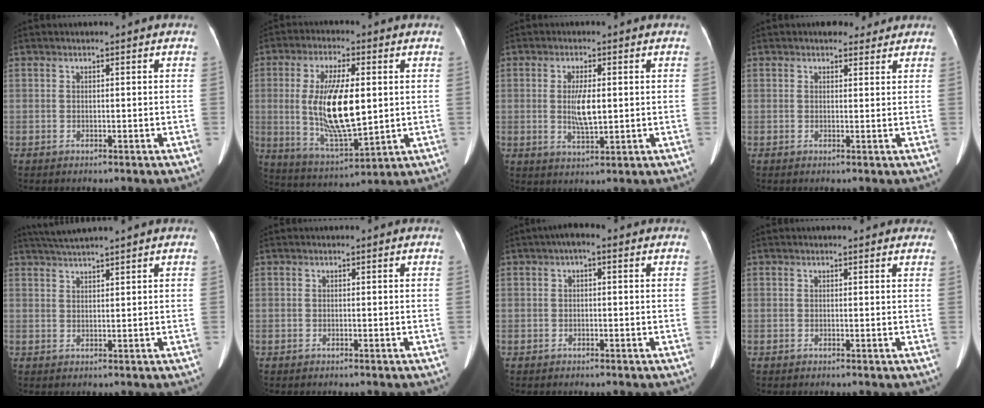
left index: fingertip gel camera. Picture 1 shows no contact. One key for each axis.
{"total": 14.1, "fx": 0.8, "fy": 4.1, "fz": 13.5, "tx": -0.271, "ty": -0.006, "tz": 0.022}
{"total": 5.0, "fx": 0.2, "fy": 1.2, "fz": 4.8, "tx": -0.096, "ty": -0.002, "tz": 0.006}
{"total": 3.7, "fx": 3.1, "fy": 1.8, "fz": 1.1, "tx": -0.009, "ty": 0.011, "tz": 0.039}
{"total": 5.4, "fx": 4.8, "fy": -0.8, "fz": 2.3, "tx": -0.043, "ty": 0.029, "tz": 0.086}
{"total": 0.0}
{"total": 2.1, "fx": 0.7, "fy": 0.8, "fz": 1.8, "tx": -0.025, "ty": 0.010, "tz": 0.005}
{"total": 4.5, "fx": 3.9, "fy": 1.5, "fz": 1.7, "tx": -0.013, "ty": 0.013, "tz": 0.035}